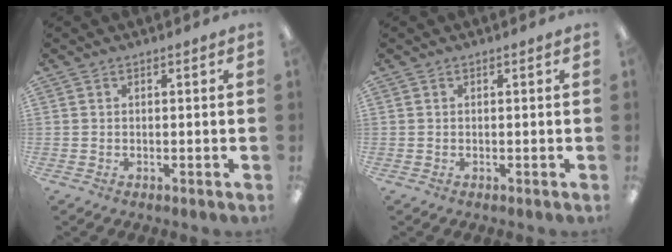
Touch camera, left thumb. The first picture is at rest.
{"total": 0.0}